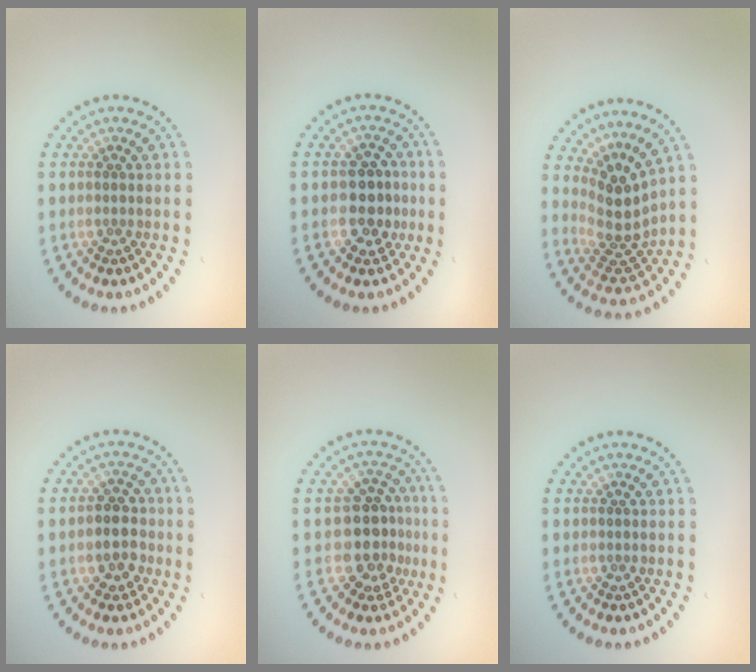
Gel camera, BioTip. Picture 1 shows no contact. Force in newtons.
{"total": 3.1, "press": 3.0, "slide": 0.9}
{"total": 4.0, "press": 2.9, "slide": 2.8}
{"total": 2.9, "press": 2.8, "slide": 0.8}
{"total": 4.1, "press": 3.6, "slide": 2.0}
{"total": 0.0}